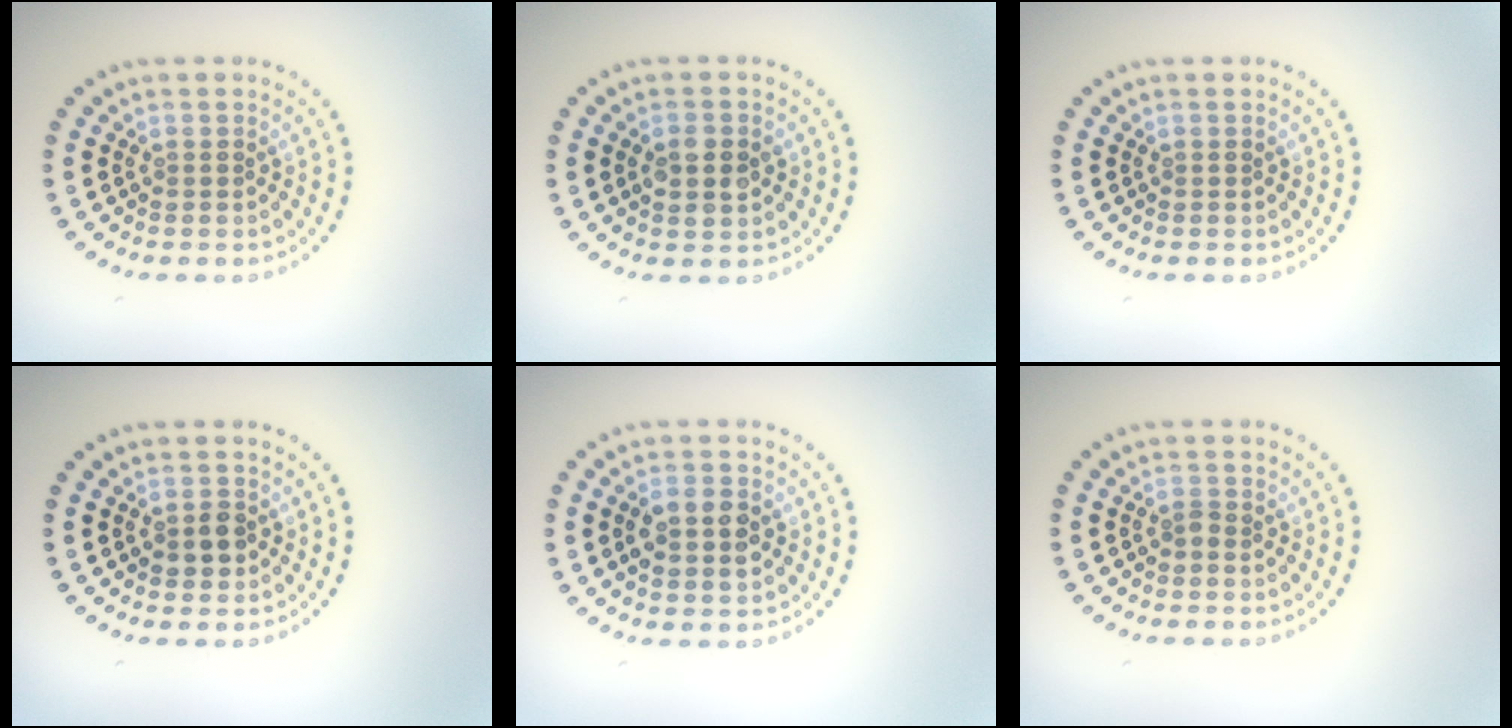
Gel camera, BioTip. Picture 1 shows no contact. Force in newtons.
{"total": 2.4, "press": 2.4, "slide": 0.2}
{"total": 0.0}
{"total": 1.6, "press": 1.6, "slide": 0.4}
{"total": 3.6, "press": 3.6, "slide": 0.1}
{"total": 0.8, "press": 0.6, "slide": 0.5}